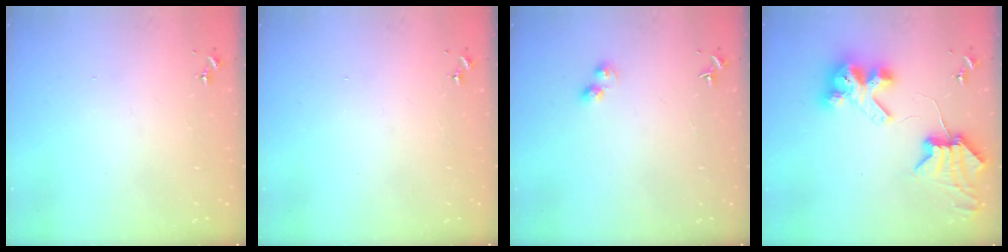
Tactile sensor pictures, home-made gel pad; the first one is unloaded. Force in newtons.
{"total": 0.0}
{"total": 5.0, "press": 4.9, "slide": 0.5}
{"total": 9.4, "press": 9.4, "slide": 1.2}